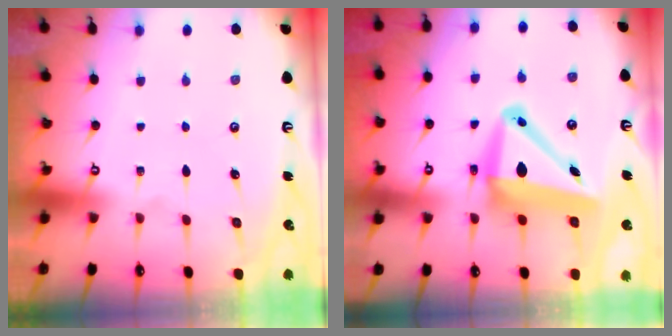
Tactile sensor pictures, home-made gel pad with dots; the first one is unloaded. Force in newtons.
{"total": 12.0, "press": 11.7, "slide": 2.5}